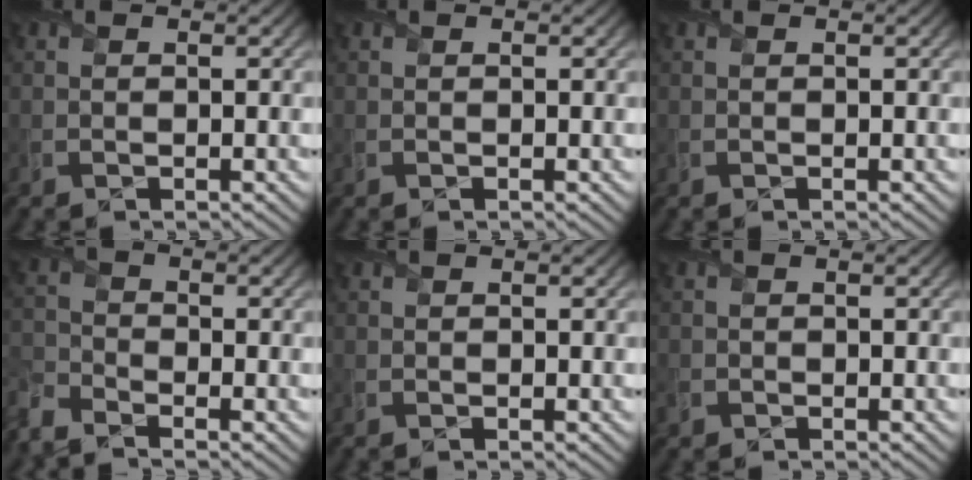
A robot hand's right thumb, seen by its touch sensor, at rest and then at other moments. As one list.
[{"total": 0.0}, {"total": 0.0}, {"total": 4.8, "force": [-4.2, 1.6, 1.8], "torque": [-0.048, -0.013, -0.101]}, {"total": 0.0}, {"total": 1.3, "force": [-0.8, 1.0, 0.2], "torque": [-0.006, -0.007, -0.019]}]